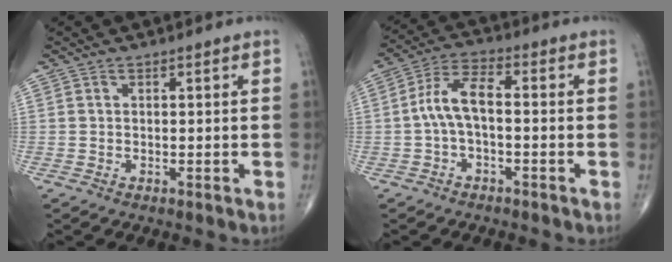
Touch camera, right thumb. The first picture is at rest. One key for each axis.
{"total": 7.2, "fx": -0.9, "fy": 3.3, "fz": 6.3, "tx": -0.127, "ty": 0.032, "tz": -0.026}